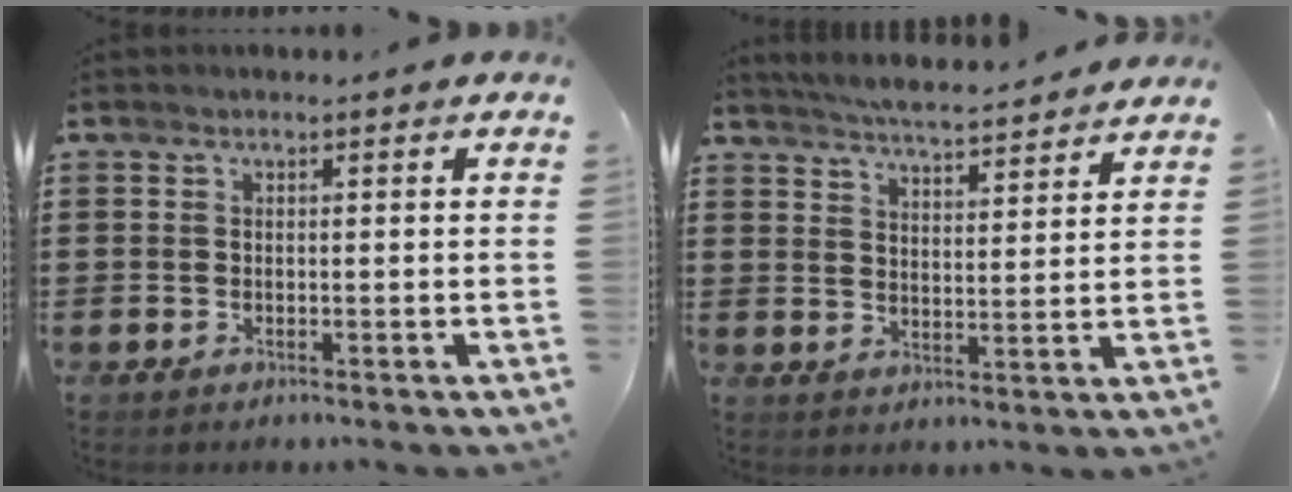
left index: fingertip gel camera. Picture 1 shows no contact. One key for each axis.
{"total": 4.8, "fx": 4.6, "fy": -0.4, "fz": 1.0, "tx": -0.037, "ty": -0.027, "tz": 0.081}